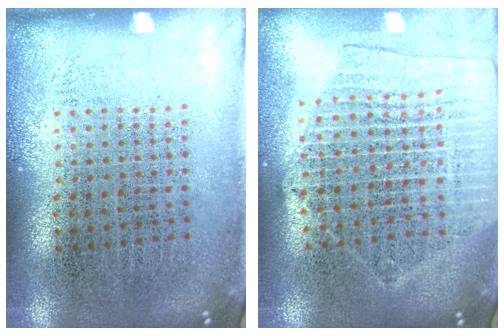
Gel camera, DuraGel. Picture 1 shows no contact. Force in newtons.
{"total": 1.9, "press": 1.8, "slide": 0.7}